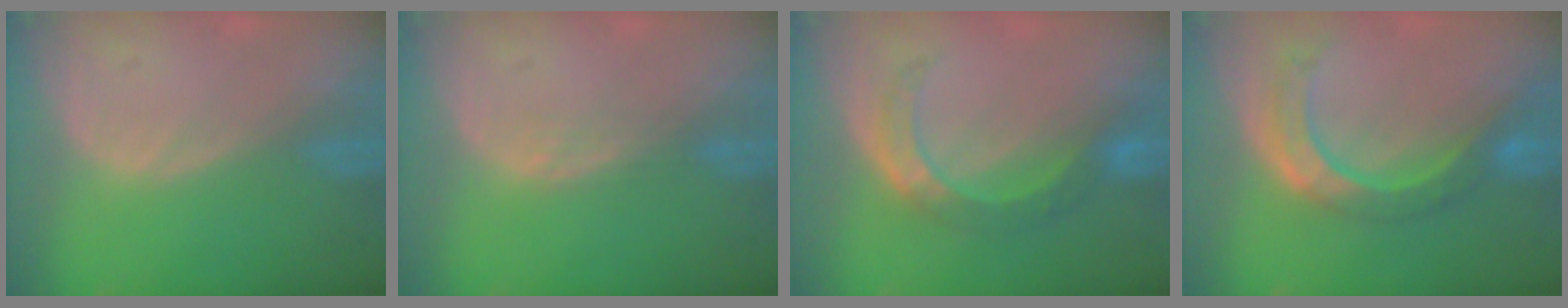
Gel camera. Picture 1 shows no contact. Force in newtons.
{"total": 1.1, "press": 1.1, "slide": 0.1}
{"total": 5.7, "press": 5.7, "slide": 0.2}
{"total": 8.5, "press": 7.2, "slide": 4.5}